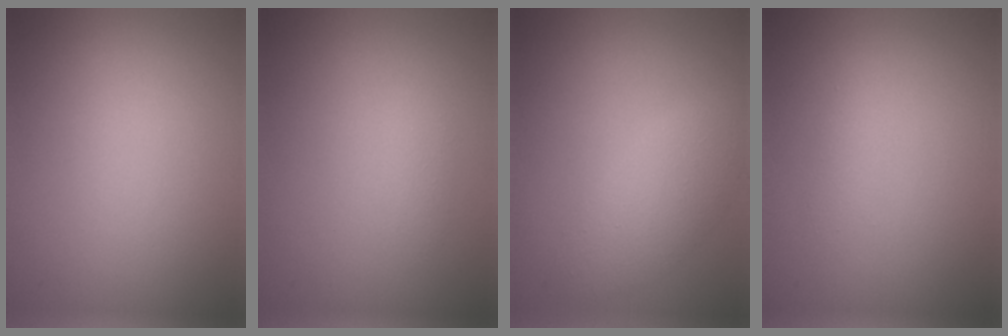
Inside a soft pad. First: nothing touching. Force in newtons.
{"total": 0.8, "press": 0.8, "slide": 0.0}
{"total": 3.6, "press": 3.6, "slide": 0.2}
{"total": 1.1, "press": 1.1, "slide": 0.1}